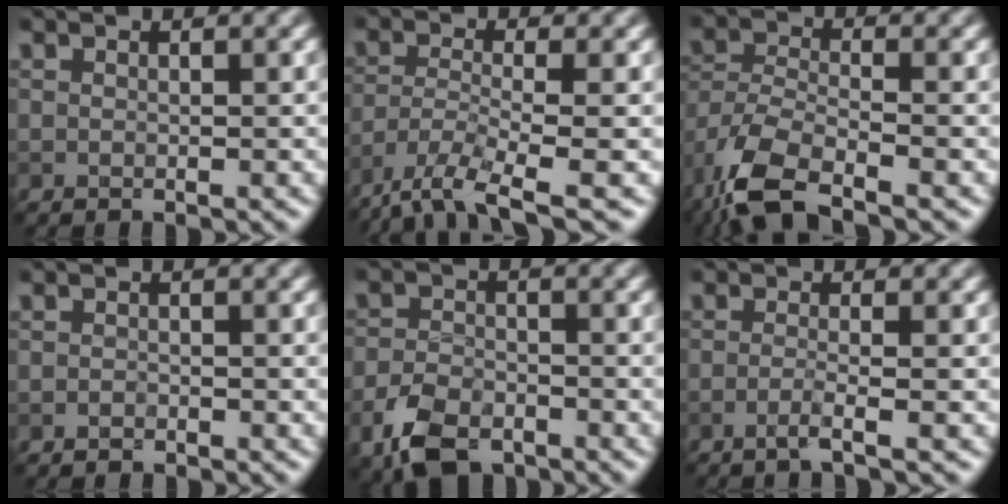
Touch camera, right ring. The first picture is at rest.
{"total": 6.8, "force": [-5.1, 1.6, 4.2], "torque": [-0.086, -0.015, -0.102]}
{"total": 8.1, "force": [-5.4, 3.2, 5.2], "torque": [-0.106, -0.011, -0.112]}
{"total": 0.5, "force": [-0.5, 0.3, 0.0], "torque": [0.003, -0.001, -0.010]}
{"total": 5.4, "force": [-3.6, 2.9, 2.9], "torque": [-0.061, -0.003, -0.075]}
{"total": 1.8, "force": [-1.0, 0.1, 1.5], "torque": [-0.021, 0.002, -0.033]}